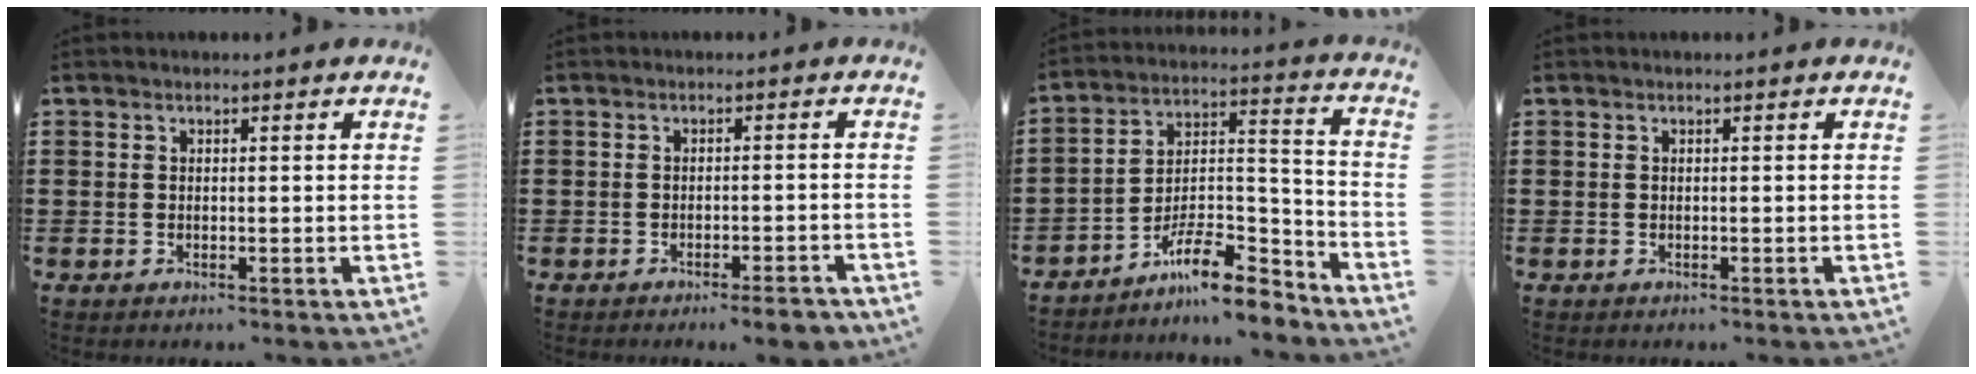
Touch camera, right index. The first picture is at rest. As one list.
[{"total": 2.9, "force": [-2.4, -0.1, 1.7], "torque": [-0.027, -0.003, -0.044]}, {"total": 10.8, "force": [-9.1, 2.4, 5.3], "torque": [-0.081, 0.024, -0.173]}, {"total": 0.0}]